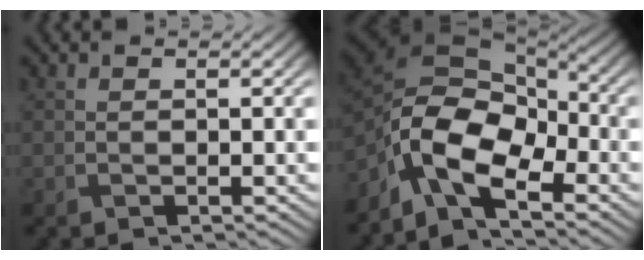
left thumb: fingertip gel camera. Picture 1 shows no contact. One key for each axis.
{"total": 11.9, "fx": -6.1, "fy": 6.2, "fz": 8.1, "tx": -0.171, "ty": -0.015, "tz": -0.128}